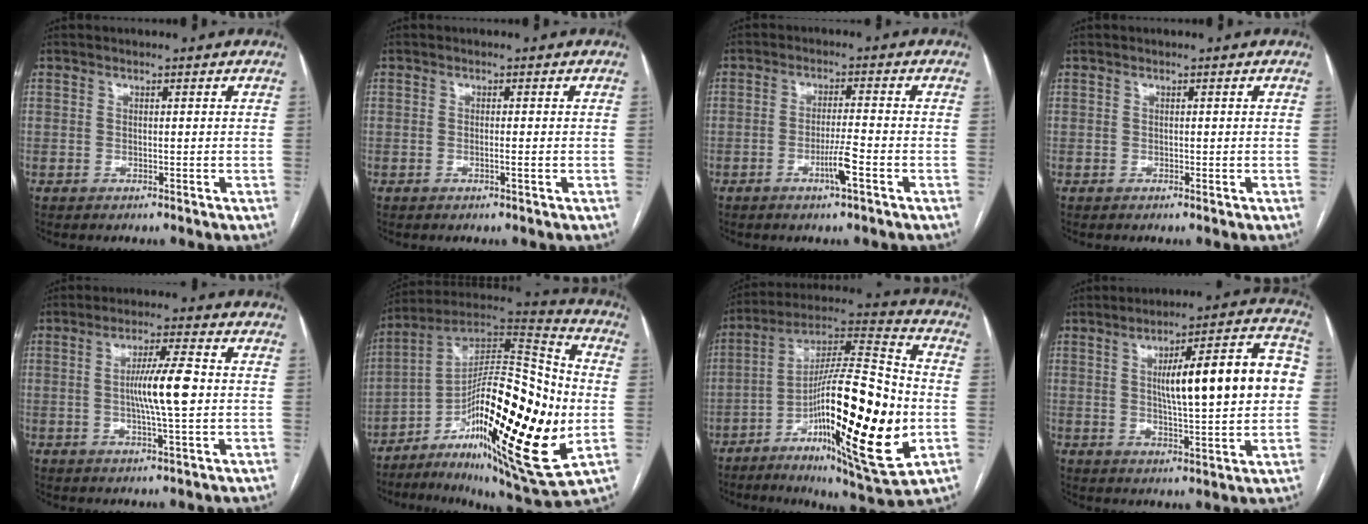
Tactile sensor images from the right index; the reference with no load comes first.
{"total": 1.1, "force": [-0.3, -0.2, 1.0], "torque": [-0.021, -0.001, -0.005]}
{"total": 4.4, "force": [-2.1, -0.3, 3.9], "torque": [-0.072, -0.007, -0.038]}
{"total": 0.0}
{"total": 7.8, "force": [-0.1, 0.3, 7.8], "torque": [-0.140, 0.002, -0.004]}
{"total": 30.9, "force": [-6.7, 6.6, 29.5], "torque": [-0.468, -0.017, -0.103]}
{"total": 26.8, "force": [-6.1, 4.2, 25.7], "torque": [-0.416, -0.014, -0.094]}
{"total": 16.8, "force": [1.9, 3.2, 16.4], "torque": [-0.231, 0.039, 0.031]}